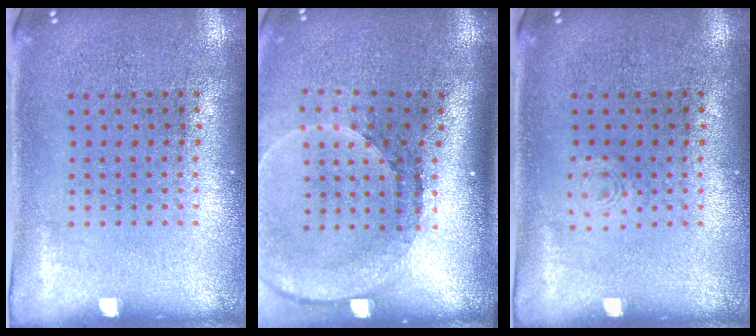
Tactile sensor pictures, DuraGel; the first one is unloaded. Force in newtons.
{"total": 2.6, "press": 1.8, "slide": 1.9}
{"total": 0.6, "press": 0.6, "slide": 0.1}